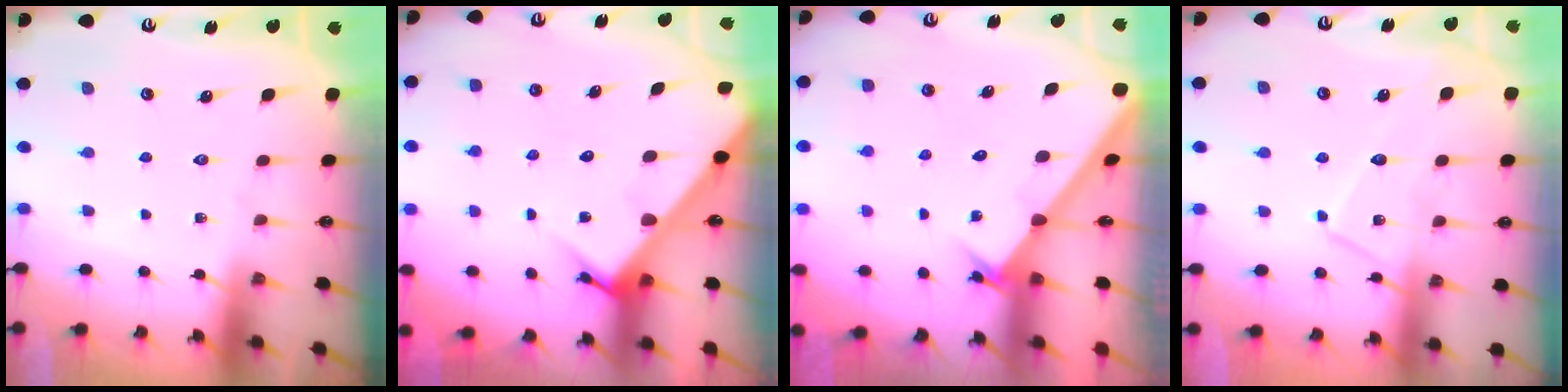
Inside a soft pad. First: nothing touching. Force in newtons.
{"total": 3.9, "press": 3.9, "slide": 0.4}
{"total": 2.2, "press": 2.2, "slide": 0.2}
{"total": 9.5, "press": 9.5, "slide": 0.6}